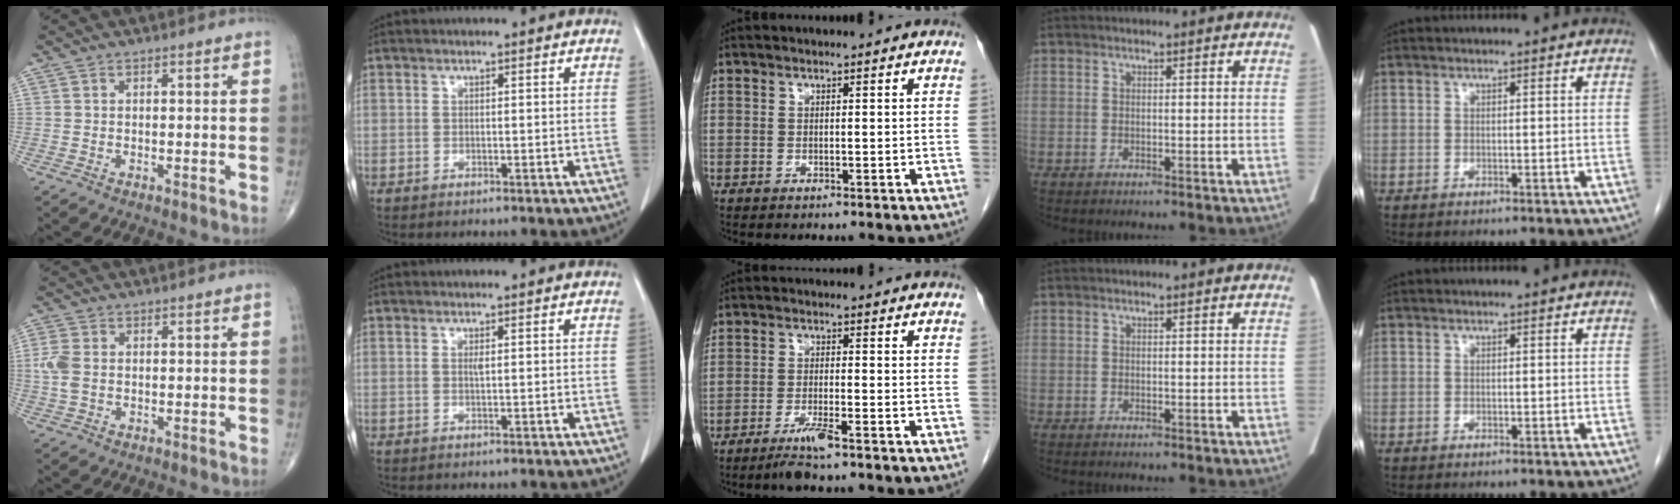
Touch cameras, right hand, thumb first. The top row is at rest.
{"thumb": {"total": 4.0, "force": [0.0, 2.7, 3.0], "torque": [-0.089, 0.004, -0.002]}, "index": {"total": 0.6, "force": [0.2, 0.0, 0.5], "torque": [-0.015, -0.002, 0.003]}, "middle": {"total": 3.8, "force": [-2.7, -0.1, 2.7], "torque": [-0.056, -0.008, -0.052]}}